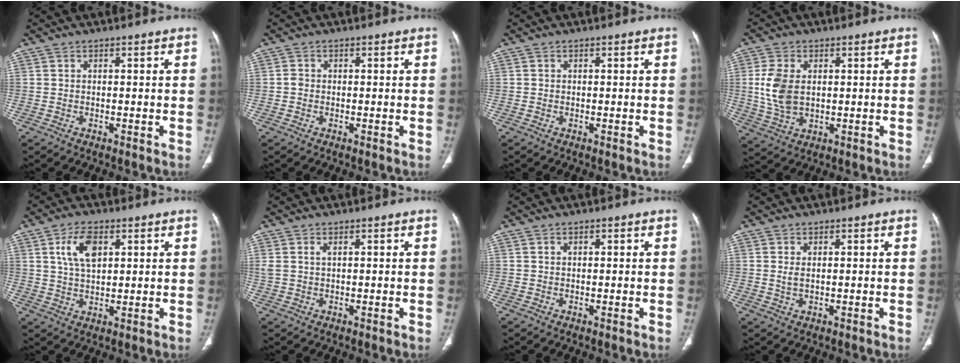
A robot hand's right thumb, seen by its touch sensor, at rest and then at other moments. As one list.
[{"total": 0.9, "force": [-0.2, 0.8, 0.4], "torque": [-0.004, 0.003, -0.006]}, {"total": 0.0}, {"total": 8.5, "force": [0.9, 5.4, 6.5], "torque": [-0.135, -0.003, 0.026]}, {"total": 7.3, "force": [2.7, 3.9, 5.5], "torque": [-0.098, -0.007, 0.055]}, {"total": 1.6, "force": [0.7, 0.7, 1.2], "torque": [-0.037, 0.012, 0.023]}, {"total": 0.5, "force": [0.3, 0.3, 0.4], "torque": [-0.006, 0.000, 0.005]}, {"total": 1.8, "force": [0.4, 0.9, 1.5], "torque": [-0.030, -0.003, 0.013]}]